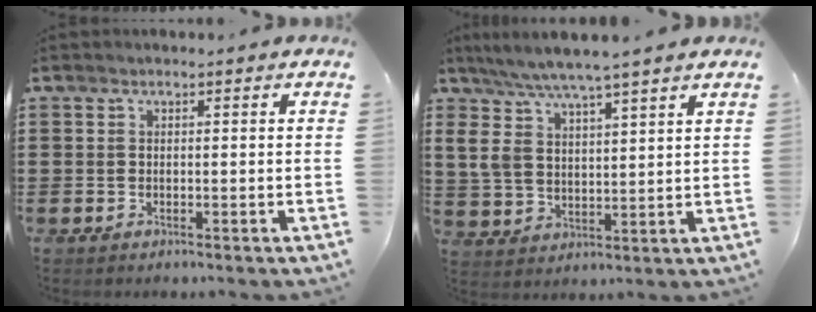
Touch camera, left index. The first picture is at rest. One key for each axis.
{"total": 6.6, "fx": 4.8, "fy": 1.8, "fz": 4.2, "tx": -0.097, "ty": -0.012, "tz": 0.086}